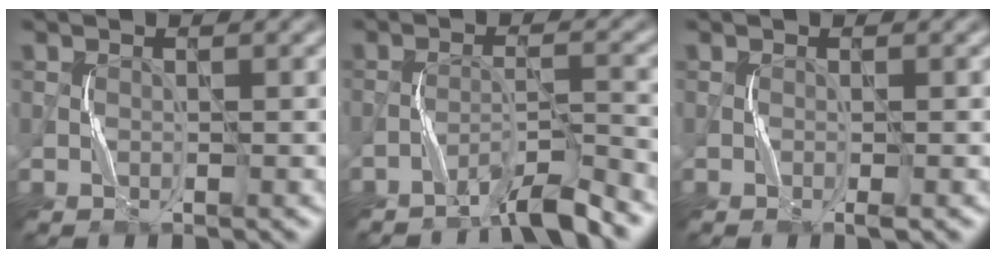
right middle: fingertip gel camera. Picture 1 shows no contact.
{"total": 3.8, "force": [-3.4, -0.2, 1.6], "torque": [-0.026, 0.011, -0.070]}
{"total": 0.6, "force": [-0.4, -0.2, 0.4], "torque": [-0.008, 0.001, -0.008]}